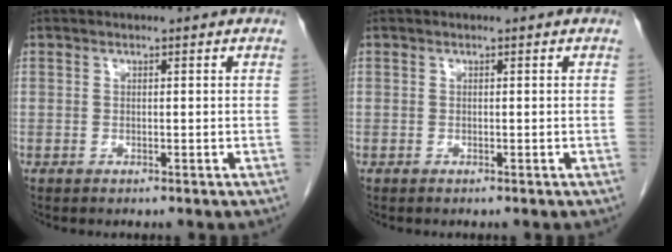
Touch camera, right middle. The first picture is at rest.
{"total": 0.0}